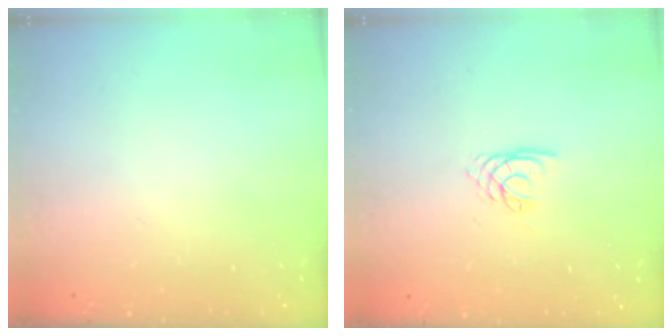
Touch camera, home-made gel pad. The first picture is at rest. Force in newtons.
{"total": 2.1, "press": 2.1, "slide": 0.1}